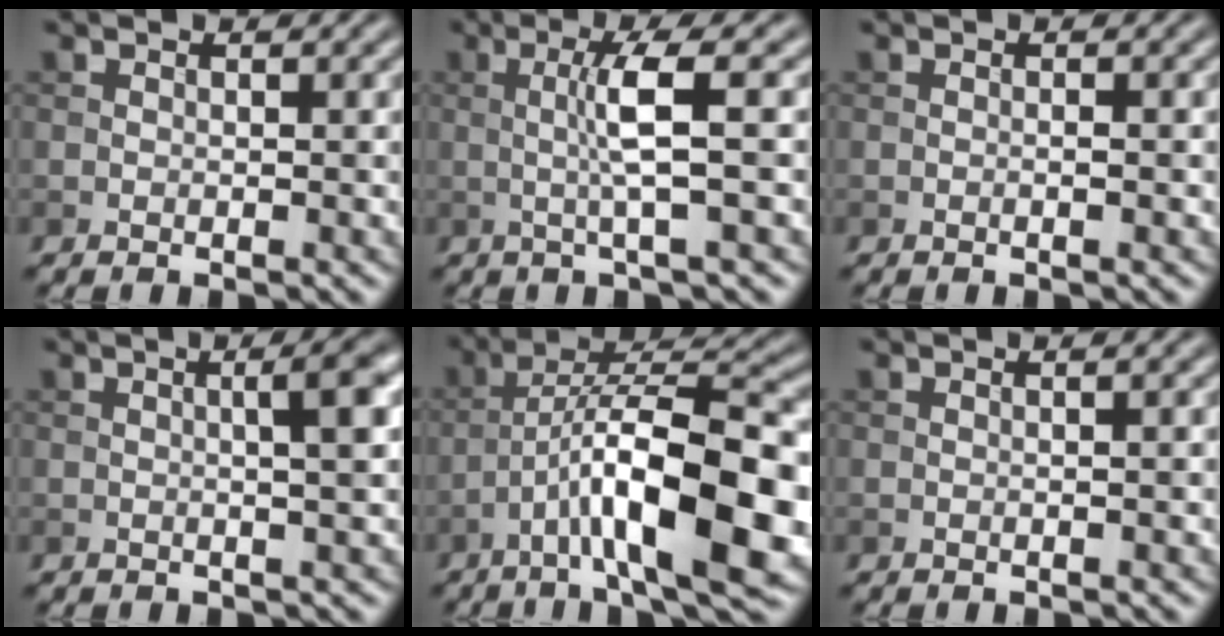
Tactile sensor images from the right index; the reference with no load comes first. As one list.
[{"total": 4.3, "force": [0.2, 0.4, 4.2], "torque": [-0.081, 0.006, 0.001]}, {"total": 0.9, "force": [-0.2, 0.1, 0.8], "torque": [-0.011, -0.004, -0.003]}, {"total": 3.7, "force": [0.4, 0.8, 3.6], "torque": [-0.039, 0.014, 0.001]}, {"total": 12.3, "force": [-4.3, 3.5, 11.0], "torque": [-0.177, 0.017, -0.069]}, {"total": 1.1, "force": [0.1, 0.3, 1.1], "torque": [-0.012, 0.002, -0.004]}]